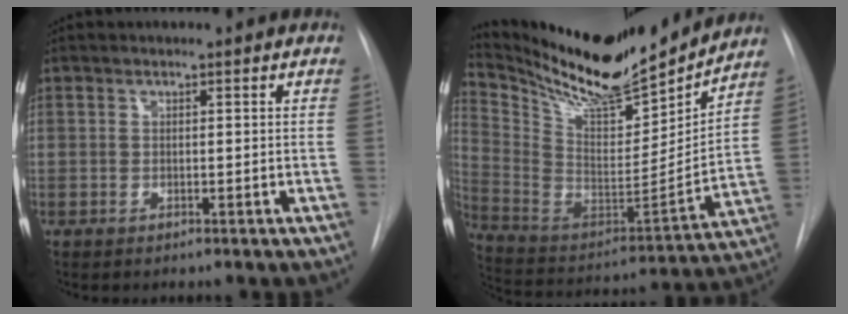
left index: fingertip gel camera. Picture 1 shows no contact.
{"total": 22.3, "force": [19.9, 3.8, 9.3], "torque": [-0.180, -0.033, 0.328]}